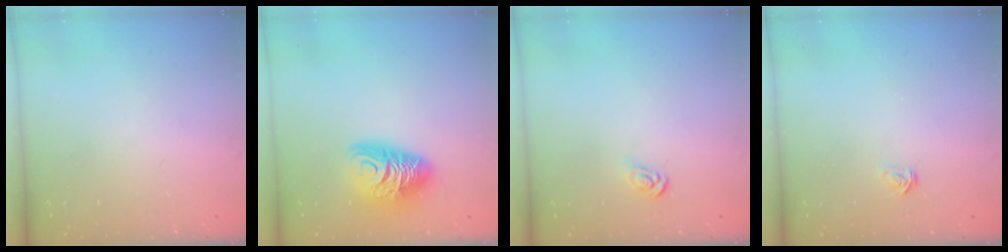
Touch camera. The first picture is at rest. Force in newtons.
{"total": 12.4, "press": 12.3, "slide": 1.4}
{"total": 3.7, "press": 3.7, "slide": 0.4}
{"total": 2.1, "press": 2.1, "slide": 0.2}